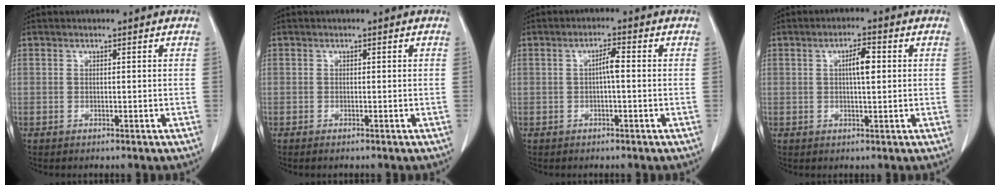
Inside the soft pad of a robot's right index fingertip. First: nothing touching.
{"total": 0.6, "force": [-0.5, 0.1, 0.3], "torque": [-0.007, -0.001, -0.008]}
{"total": 2.4, "force": [0.0, 0.3, 2.4], "torque": [-0.042, 0.004, 0.000]}
{"total": 4.0, "force": [0.8, 0.8, 3.8], "torque": [-0.065, 0.005, 0.011]}